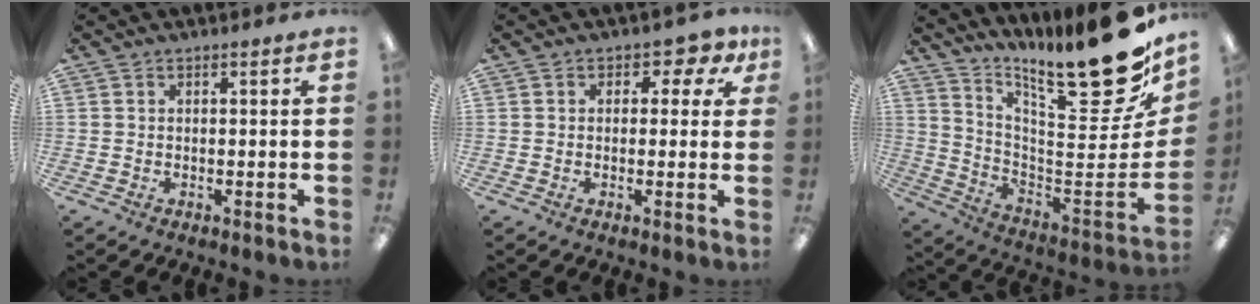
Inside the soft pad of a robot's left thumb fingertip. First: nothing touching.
{"total": 3.6, "force": [1.1, 2.4, 2.4], "torque": [-0.026, 0.001, 0.014]}
{"total": 24.3, "force": [16.6, 5.6, 16.9], "torque": [-0.227, -0.128, 0.269]}